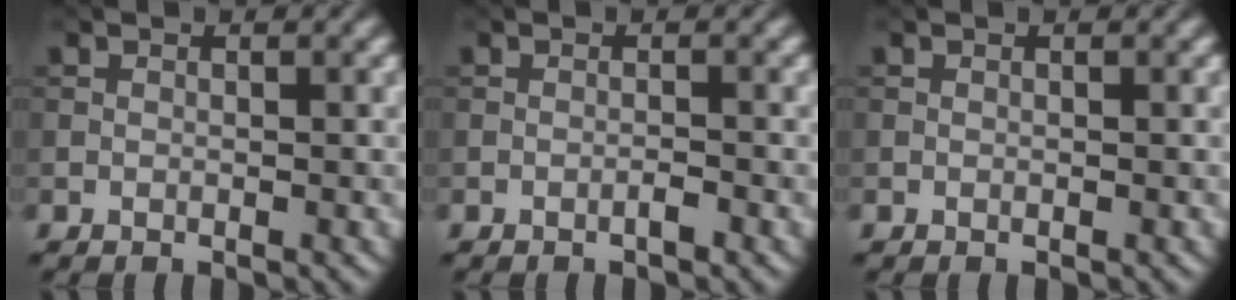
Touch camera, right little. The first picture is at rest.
{"total": 0.7, "force": [-0.5, 0.1, 0.5], "torque": [-0.009, 0.003, -0.010]}
{"total": 0.0}